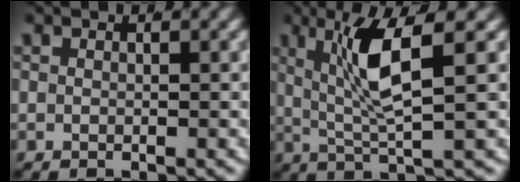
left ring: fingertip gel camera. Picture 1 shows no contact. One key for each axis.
{"total": 5.6, "fx": 1.4, "fy": 1.0, "fz": 5.3, "tx": -0.103, "ty": 0.000, "tz": 0.031}